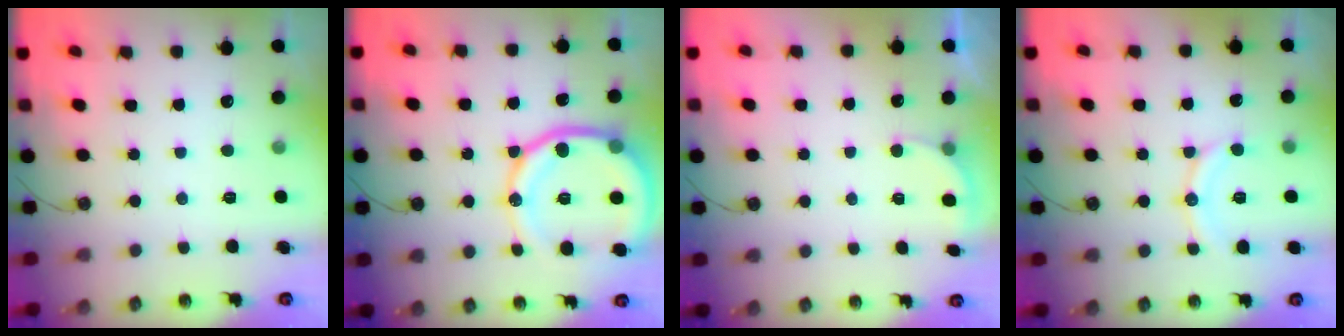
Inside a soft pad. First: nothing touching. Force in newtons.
{"total": 17.7, "press": 17.6, "slide": 2.0}
{"total": 2.5, "press": 2.4, "slide": 0.7}
{"total": 9.4, "press": 9.4, "slide": 0.5}